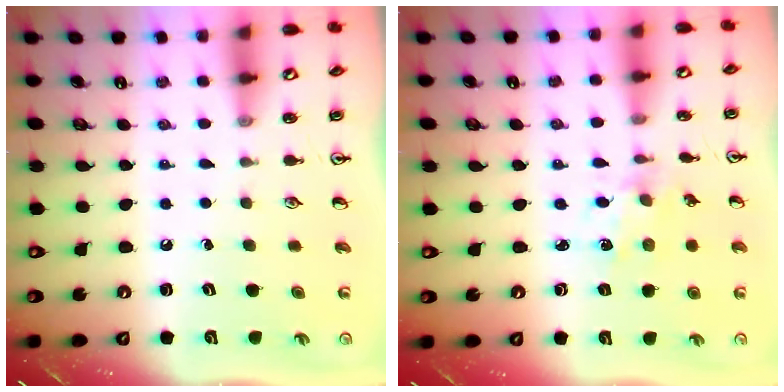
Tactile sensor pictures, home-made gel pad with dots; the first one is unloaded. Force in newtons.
{"total": 1.7, "press": 1.6, "slide": 0.3}